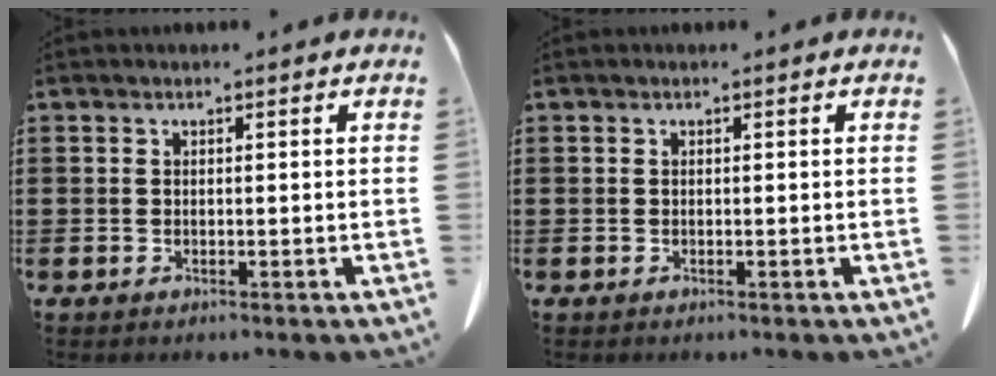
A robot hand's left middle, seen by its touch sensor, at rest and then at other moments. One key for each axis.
{"total": 0.0}